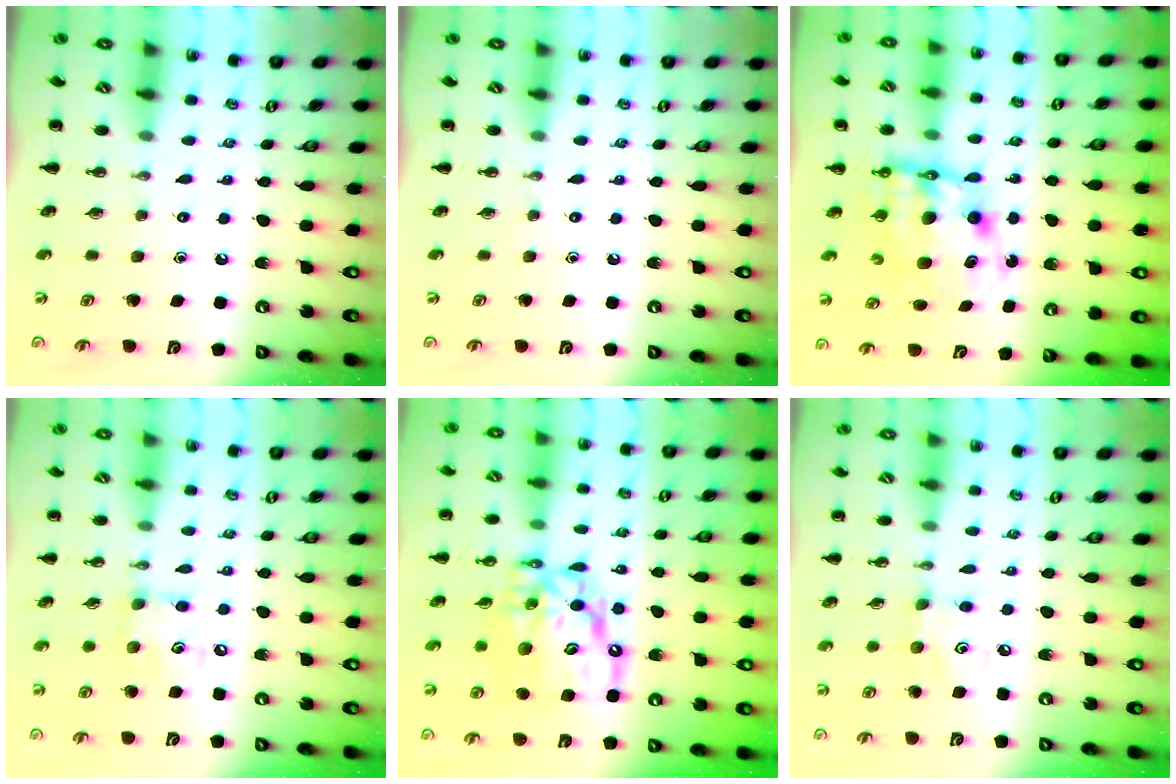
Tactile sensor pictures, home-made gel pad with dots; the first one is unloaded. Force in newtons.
{"total": 0.0}
{"total": 11.0, "press": 10.7, "slide": 2.7}
{"total": 7.5, "press": 7.5, "slide": 0.7}
{"total": 15.0, "press": 14.5, "slide": 4.0}
{"total": 4.3, "press": 4.2, "slide": 0.5}